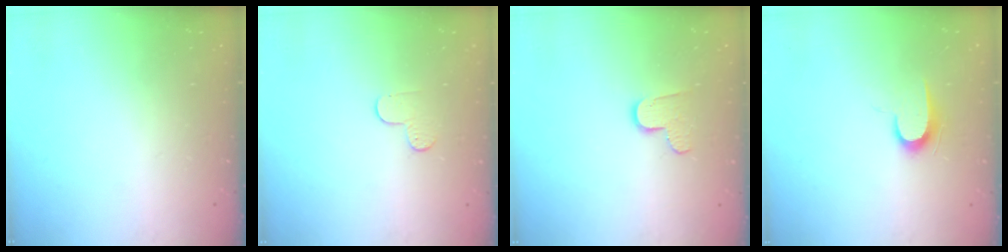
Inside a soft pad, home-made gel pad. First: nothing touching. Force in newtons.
{"total": 5.9, "press": 5.9, "slide": 0.5}
{"total": 7.0, "press": 7.0, "slide": 0.3}
{"total": 6.4, "press": 6.3, "slide": 0.7}